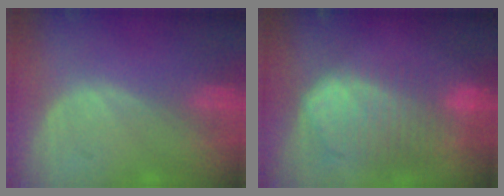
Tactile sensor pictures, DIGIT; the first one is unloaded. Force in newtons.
{"total": 10.6, "press": 9.1, "slide": 5.3}